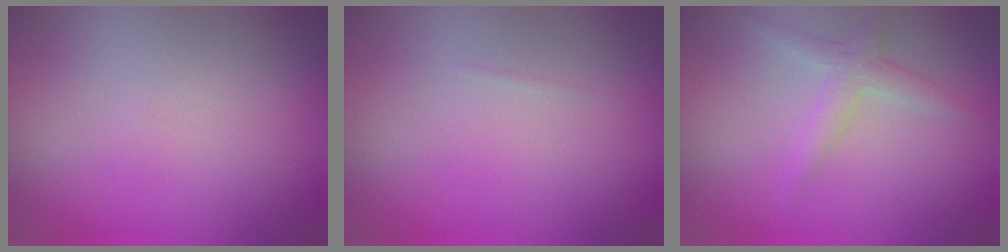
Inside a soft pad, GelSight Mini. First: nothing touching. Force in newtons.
{"total": 0.0}
{"total": 2.2, "press": 2.1, "slide": 0.1}